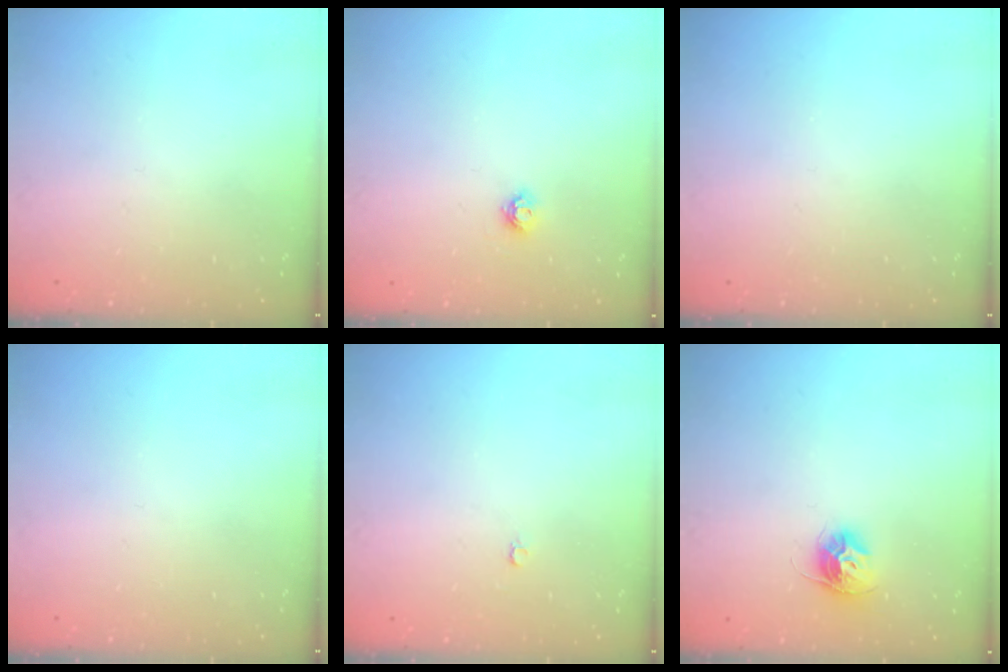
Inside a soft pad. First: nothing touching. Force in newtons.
{"total": 4.3, "press": 4.3, "slide": 0.6}
{"total": 0.0}
{"total": 0.0}
{"total": 2.0, "press": 2.0, "slide": 0.4}
{"total": 10.3, "press": 10.3, "slide": 0.8}